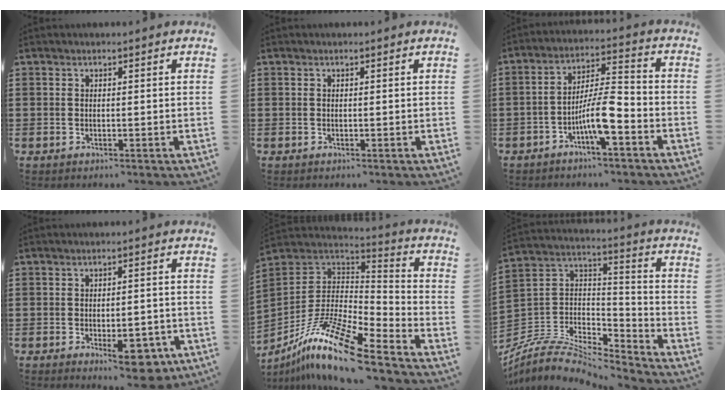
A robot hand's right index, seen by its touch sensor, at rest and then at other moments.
{"total": 0.0}
{"total": 8.3, "force": [-4.0, 1.9, 7.0], "torque": [-0.137, 0.004, -0.075]}
{"total": 6.4, "force": [-3.2, 2.3, 5.0], "torque": [-0.068, 0.000, -0.050]}
{"total": 15.4, "force": [-11.0, 2.8, 10.4], "torque": [-0.210, 0.019, -0.209]}
{"total": 7.7, "force": [-6.5, 3.0, 2.7], "torque": [-0.067, 0.007, -0.130]}